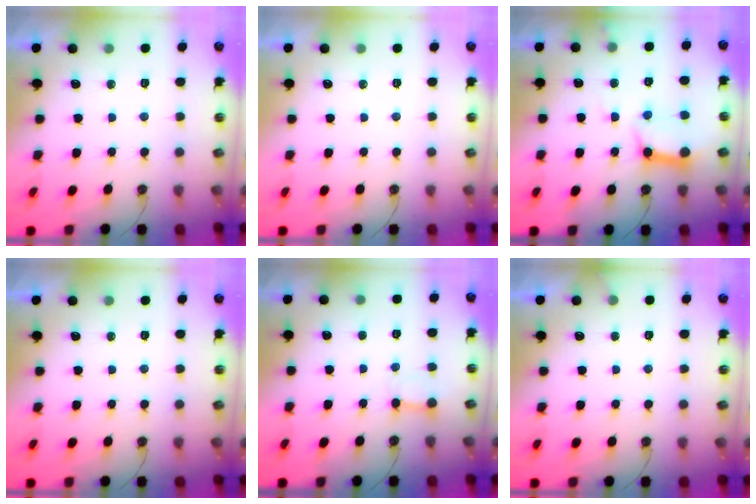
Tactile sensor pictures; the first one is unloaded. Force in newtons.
{"total": 0.0}
{"total": 11.5, "press": 11.4, "slide": 1.3}
{"total": 0.0}
{"total": 2.6, "press": 2.6, "slide": 0.2}
{"total": 3.2, "press": 3.2, "slide": 0.2}